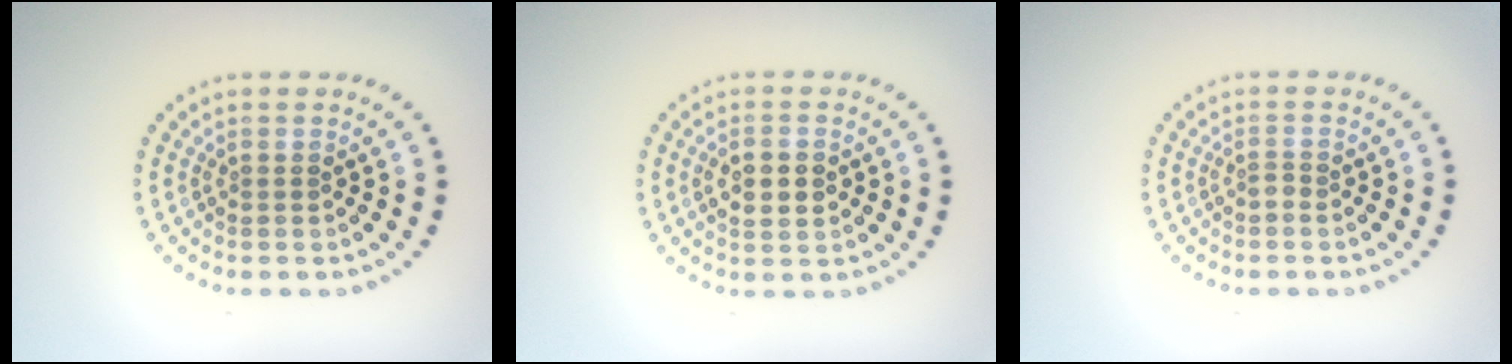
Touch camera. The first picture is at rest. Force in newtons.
{"total": 2.6, "press": 2.6, "slide": 0.1}
{"total": 0.8, "press": 0.3, "slide": 0.7}